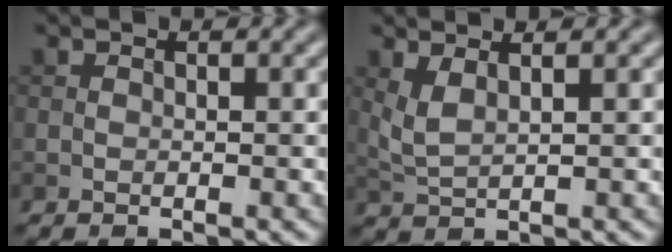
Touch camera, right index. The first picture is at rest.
{"total": 2.2, "force": [1.1, 0.7, 1.8], "torque": [-0.043, -0.004, 0.027]}